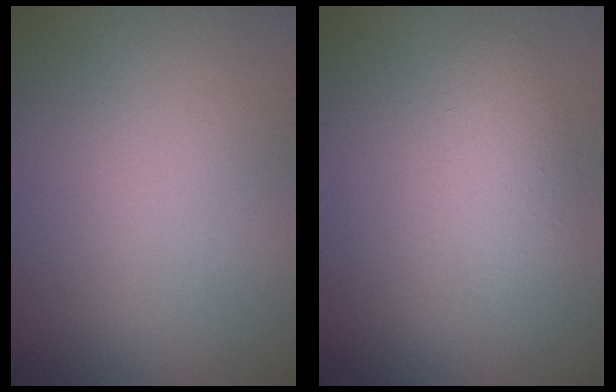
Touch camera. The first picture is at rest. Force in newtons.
{"total": 2.4, "press": 2.4, "slide": 0.1}